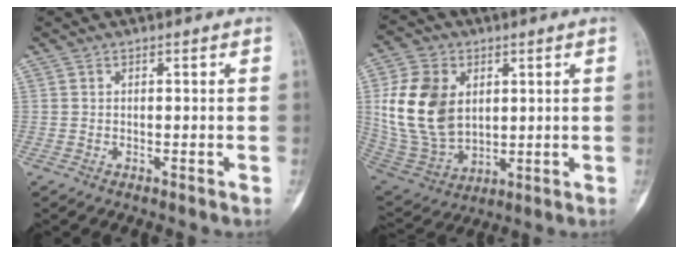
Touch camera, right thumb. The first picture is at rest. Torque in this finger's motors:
{"motor_torque": [0.17, 0.97, 1.00, -0.23, 0.32]}